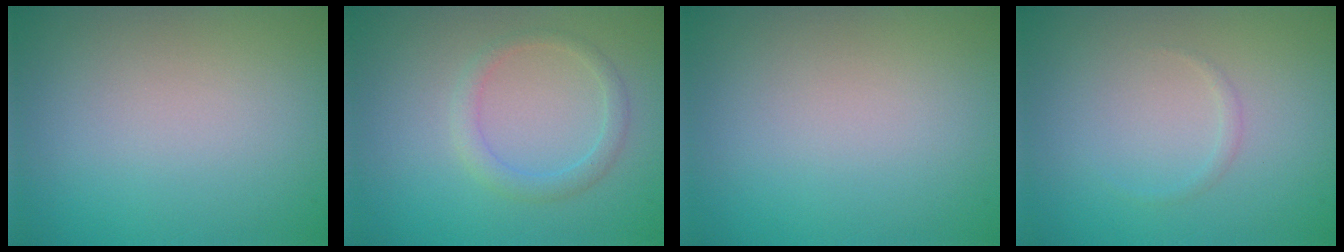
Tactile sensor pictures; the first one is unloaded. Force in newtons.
{"total": 1.8, "press": 1.8, "slide": 0.1}
{"total": 0.0}
{"total": 0.6, "press": 0.6, "slide": 0.0}